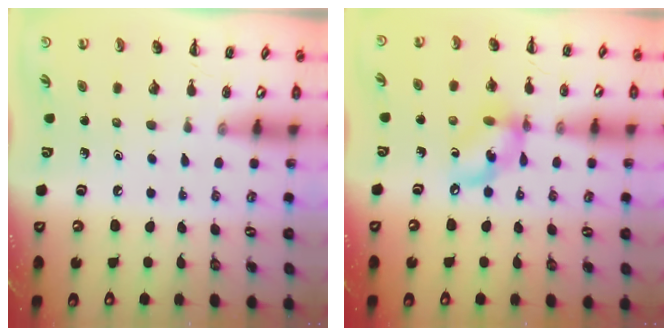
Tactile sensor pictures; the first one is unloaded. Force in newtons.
{"total": 11.0, "press": 10.8, "slide": 2.4}